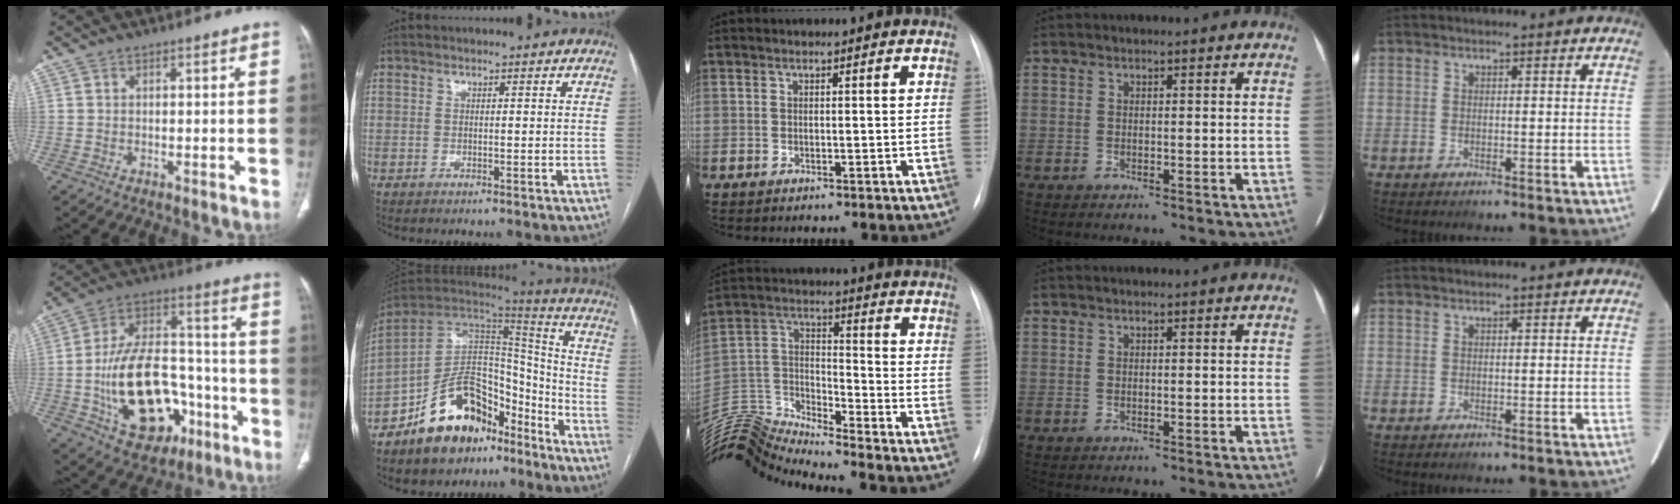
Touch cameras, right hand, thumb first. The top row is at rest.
{"thumb": {"total": 24.1, "force": [-7.7, 14.7, 17.5], "torque": [-0.280, 0.052, -0.103]}, "index": {"total": 18.8, "force": [-12.1, 10.3, 10.0], "torque": [-0.161, 0.054, -0.196]}, "middle": {"total": 14.3, "force": [-14.0, -0.8, 2.6], "torque": [-0.065, 0.040, -0.271]}}